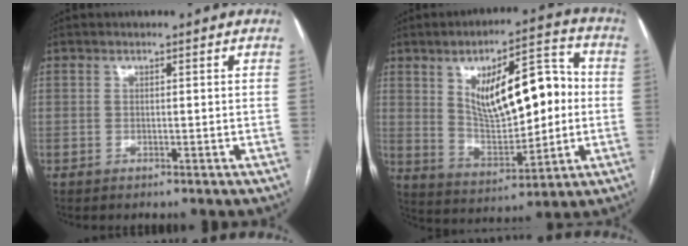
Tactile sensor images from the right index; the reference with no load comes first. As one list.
[{"total": 16.5, "force": [2.4, 6.3, 15.1], "torque": [-0.238, 0.024, 0.050]}]